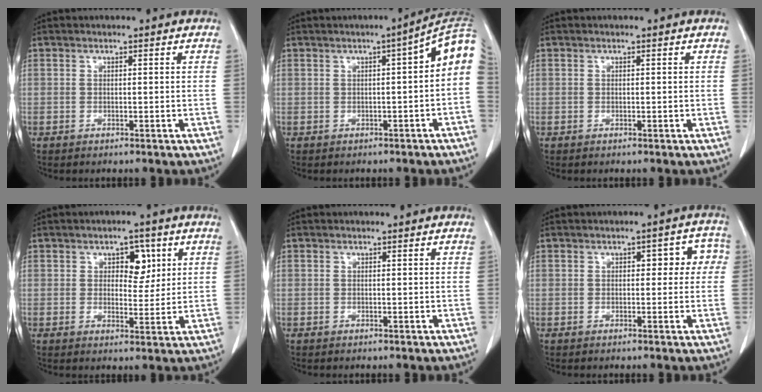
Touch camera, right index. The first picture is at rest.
{"total": 6.7, "force": [0.2, 1.0, 6.6], "torque": [-0.079, 0.023, -0.008]}
{"total": 0.0}
{"total": 4.8, "force": [1.8, 2.7, 3.5], "torque": [-0.042, 0.006, 0.027]}
{"total": 0.0}
{"total": 4.6, "force": [0.7, 2.4, 3.9], "torque": [-0.031, 0.032, 0.004]}